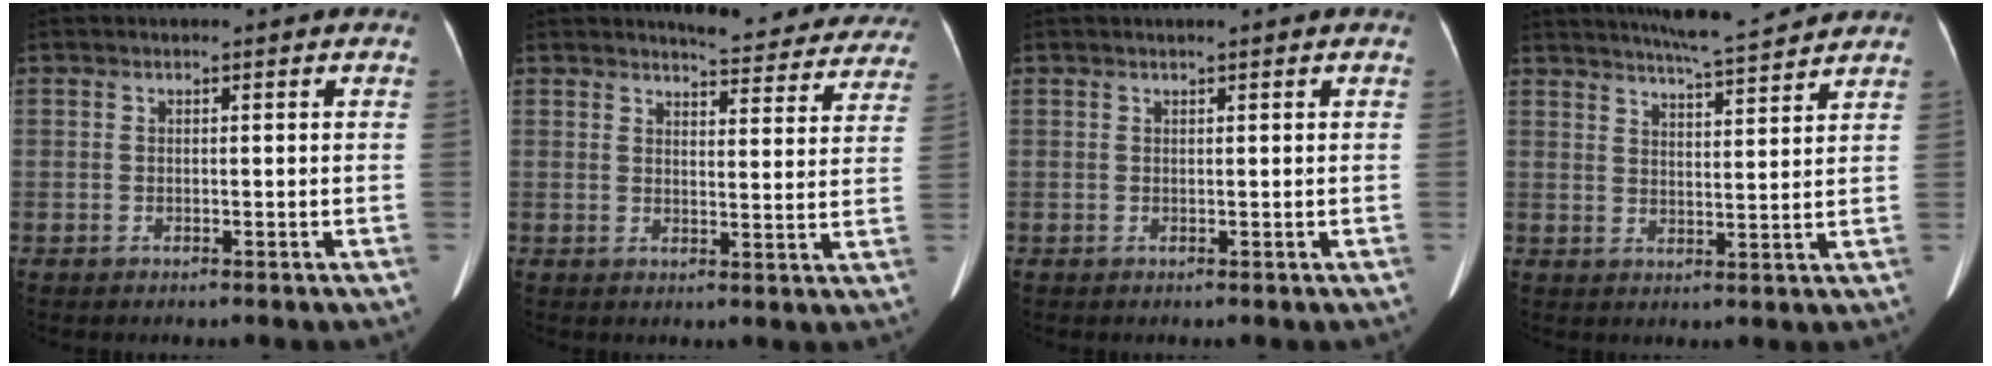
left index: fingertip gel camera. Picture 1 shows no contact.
{"total": 14.4, "force": [13.5, 3.1, 3.6], "torque": [-0.013, -0.034, 0.134]}
{"total": 0.9, "force": [0.7, -0.1, 0.5], "torque": [-0.009, 0.008, 0.014]}
{"total": 9.9, "force": [9.1, 0.0, 3.7], "torque": [-0.064, 0.007, 0.131]}